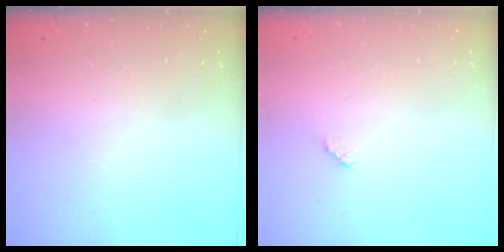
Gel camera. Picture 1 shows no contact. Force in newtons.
{"total": 2.5, "press": 2.5, "slide": 0.4}